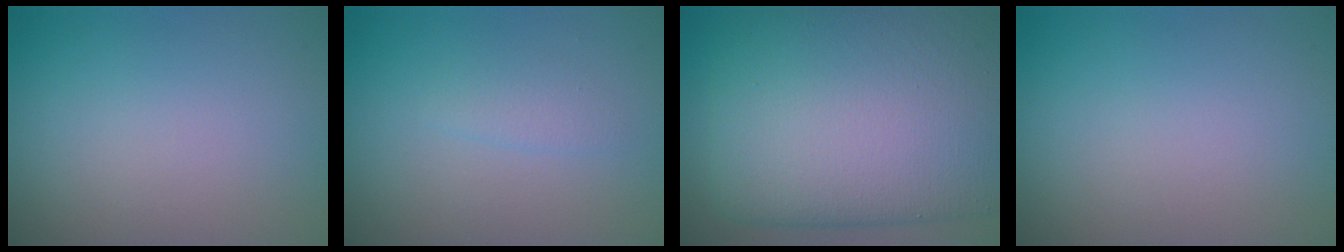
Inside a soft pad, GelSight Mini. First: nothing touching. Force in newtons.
{"total": 1.1, "press": 1.1, "slide": 0.1}
{"total": 15.1, "press": 15.1, "slide": 0.4}
{"total": 0.0}